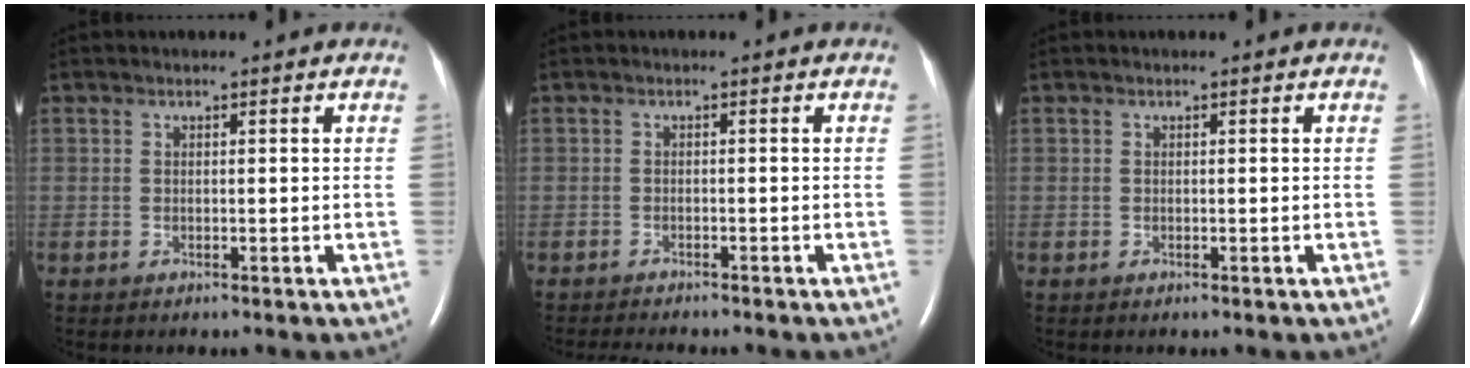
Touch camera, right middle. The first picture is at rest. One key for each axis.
{"total": 4.9, "fx": -4.5, "fy": 0.5, "fz": 1.8, "tx": -0.025, "ty": -0.012, "tz": -0.065}
{"total": 0.0}